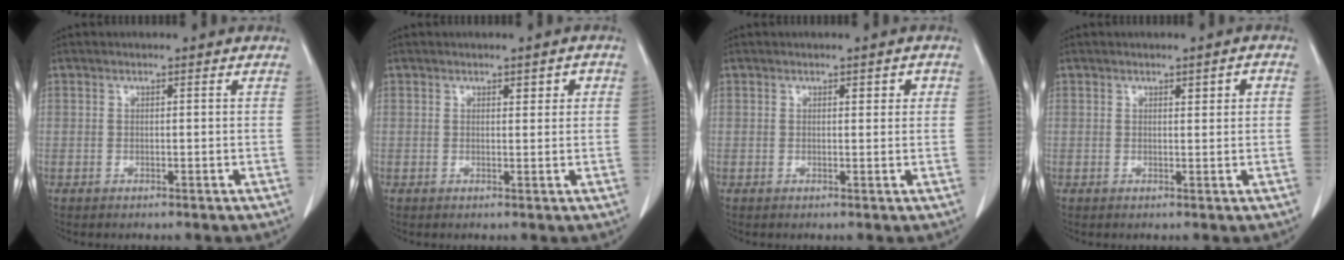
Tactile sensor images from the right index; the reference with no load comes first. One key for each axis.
{"total": 1.8, "fx": 0.7, "fy": 0.8, "fz": 1.4, "tx": -0.017, "ty": 0.004, "tz": 0.011}
{"total": 1.6, "fx": 0.6, "fy": 0.7, "fz": 1.3, "tx": -0.014, "ty": 0.003, "tz": 0.007}
{"total": 1.7, "fx": 0.6, "fy": 0.4, "fz": 1.6, "tx": -0.022, "ty": 0.003, "tz": 0.010}